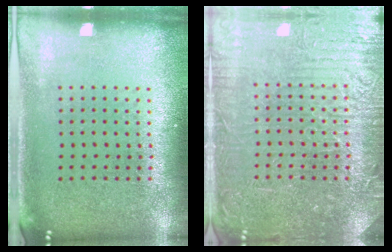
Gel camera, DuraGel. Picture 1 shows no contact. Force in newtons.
{"total": 4.6, "press": 4.5, "slide": 0.8}